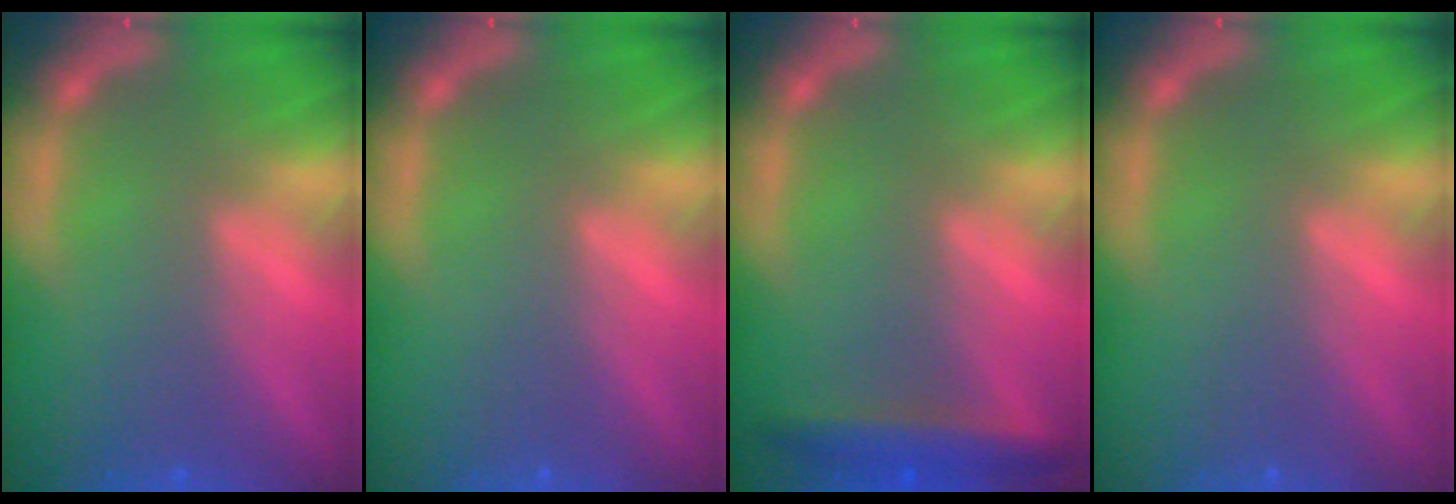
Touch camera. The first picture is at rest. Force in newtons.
{"total": 0.0}
{"total": 3.5}
{"total": 0.0}